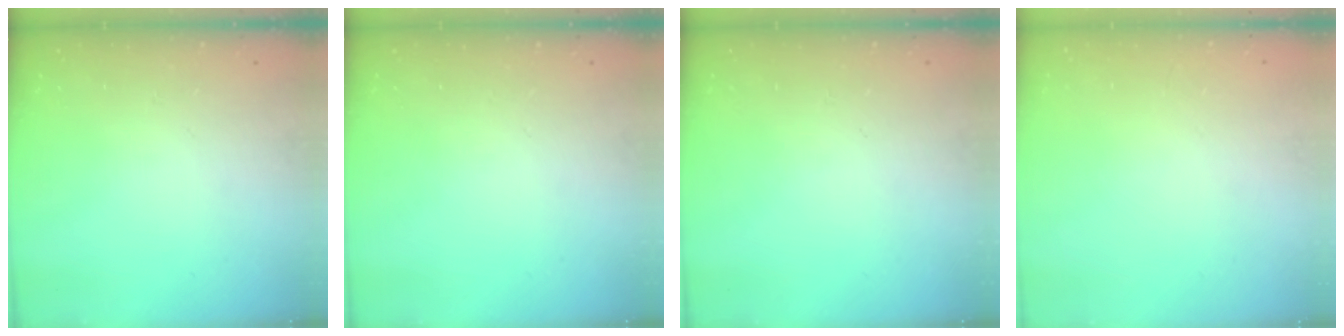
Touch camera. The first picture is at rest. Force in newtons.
{"total": 0.0}
{"total": 0.0}
{"total": 2.2, "press": 2.2, "slide": 0.1}